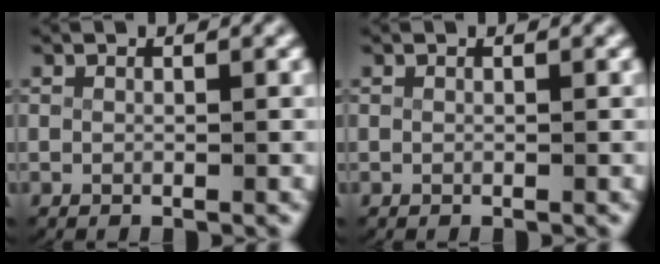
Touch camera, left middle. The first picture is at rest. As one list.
[{"total": 0.0}]